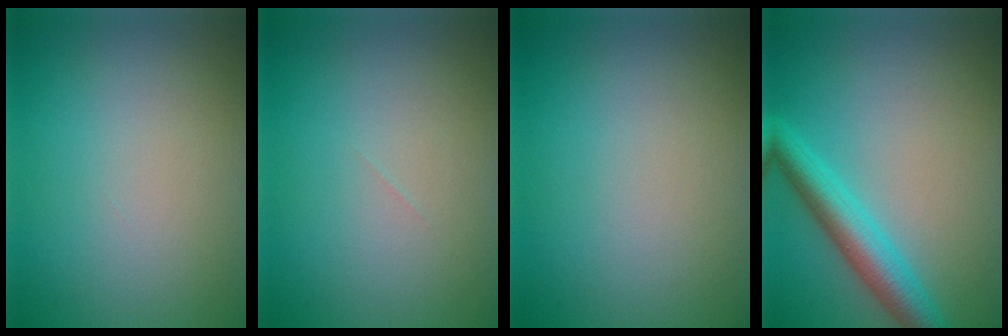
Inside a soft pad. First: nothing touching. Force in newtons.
{"total": 0.0}
{"total": 0.0}
{"total": 4.5, "press": 4.5, "slide": 0.2}